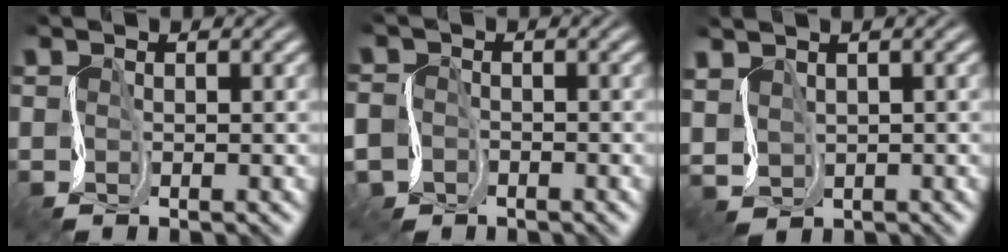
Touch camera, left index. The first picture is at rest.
{"total": 7.6, "force": [-4.0, 6.1, 2.1], "torque": [-0.049, -0.030, -0.092]}
{"total": 2.4, "force": [1.2, 1.4, 1.5], "torque": [-0.044, 0.004, 0.030]}